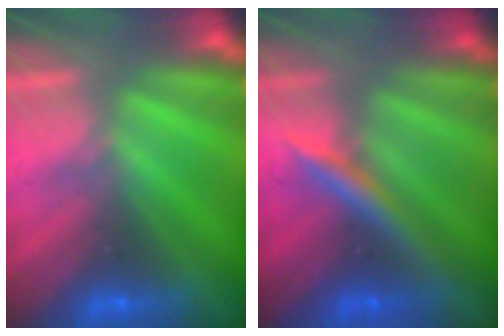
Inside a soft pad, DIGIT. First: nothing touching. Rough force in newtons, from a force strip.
{"total": 2.5}